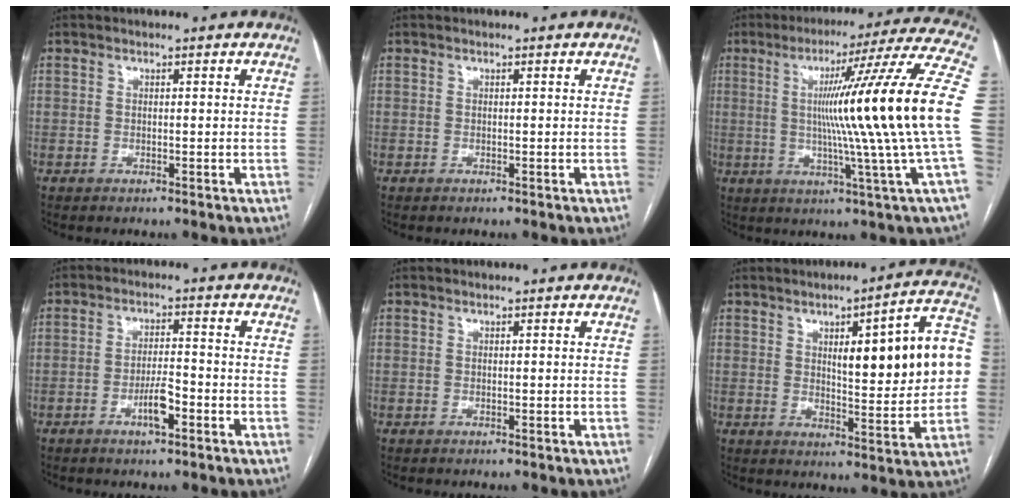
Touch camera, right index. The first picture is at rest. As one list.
[{"total": 0.0}, {"total": 20.9, "force": [0.3, -2.9, 20.7], "torque": [-0.273, 0.004, -0.015]}, {"total": 4.5, "force": [-2.2, 0.9, 3.8], "torque": [-0.071, 0.001, -0.040]}, {"total": 0.0}, {"total": 15.7, "force": [2.4, 3.2, 15.1], "torque": [-0.196, 0.027, 0.034]}]